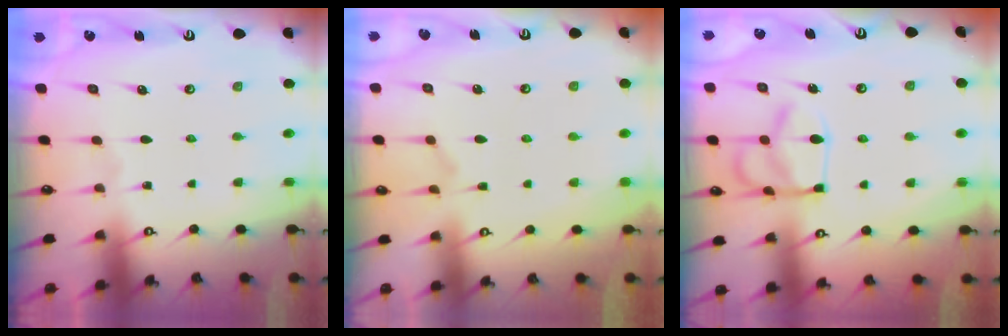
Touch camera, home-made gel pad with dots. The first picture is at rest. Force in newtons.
{"total": 1.1, "press": 0.3, "slide": 1.0}
{"total": 11.8, "press": 11.8, "slide": 0.7}